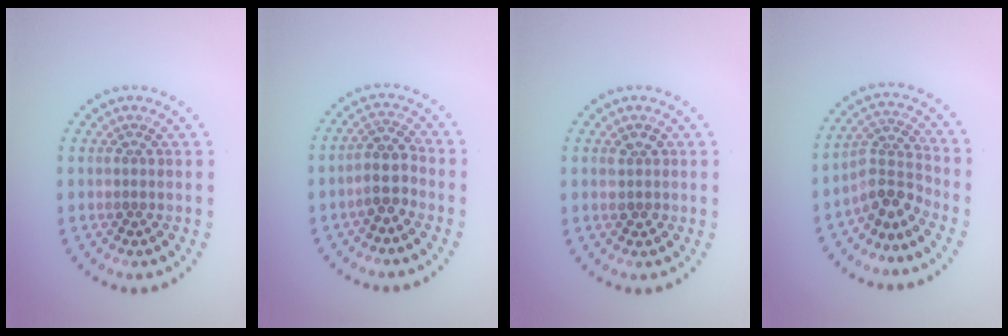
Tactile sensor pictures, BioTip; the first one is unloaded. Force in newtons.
{"total": 2.8, "press": 2.4, "slide": 1.4}
{"total": 1.5, "press": 1.5, "slide": 0.3}
{"total": 3.5, "press": 2.4, "slide": 2.5}